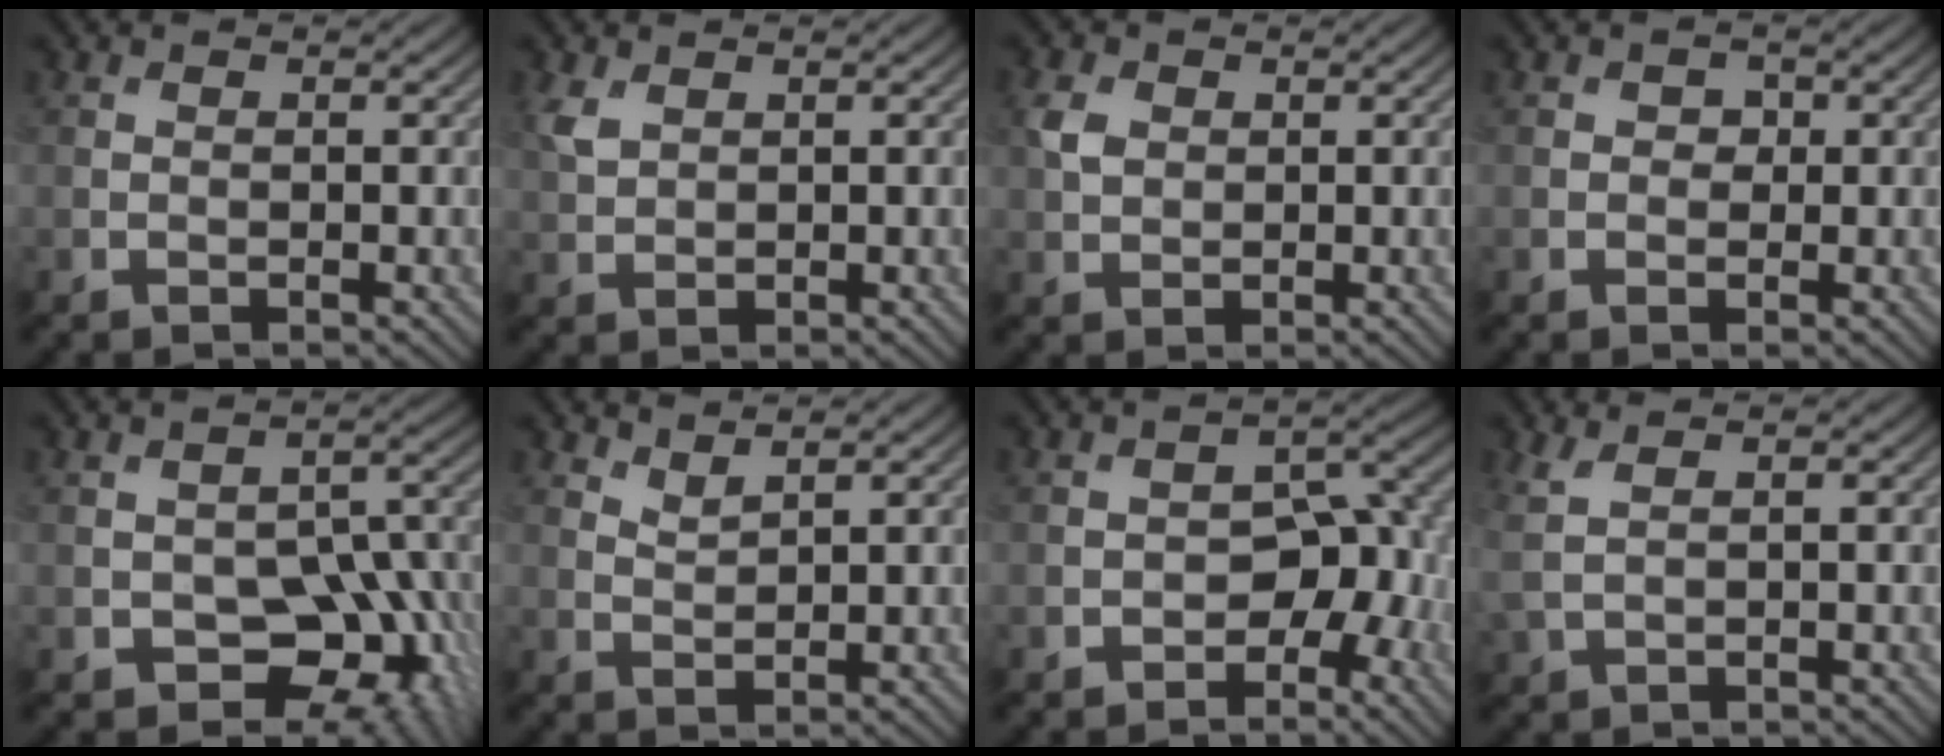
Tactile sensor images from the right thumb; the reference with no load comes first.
{"total": 2.3, "force": [1.3, 1.4, 1.3], "torque": [-0.039, 0.001, 0.029]}
{"total": 2.7, "force": [0.7, 2.1, 1.5], "torque": [-0.038, 0.004, 0.011]}
{"total": 1.2, "force": [0.2, 1.1, 0.5], "torque": [-0.006, -0.003, -0.001]}
{"total": 11.7, "force": [-4.6, 7.4, 7.7], "torque": [-0.097, -0.007, -0.070]}
{"total": 2.1, "force": [1.9, 0.3, 0.9], "torque": [-0.024, -0.002, 0.045]}
{"total": 5.9, "force": [-2.3, 3.9, 3.8], "torque": [-0.041, 0.001, -0.042]}
{"total": 2.6, "force": [1.4, 0.8, 2.1], "torque": [-0.057, 0.007, 0.030]}